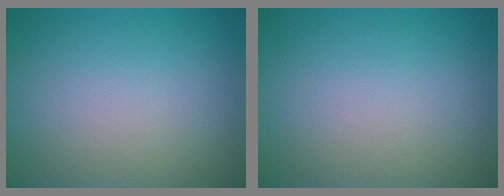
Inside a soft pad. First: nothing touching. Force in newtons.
{"total": 0.0}